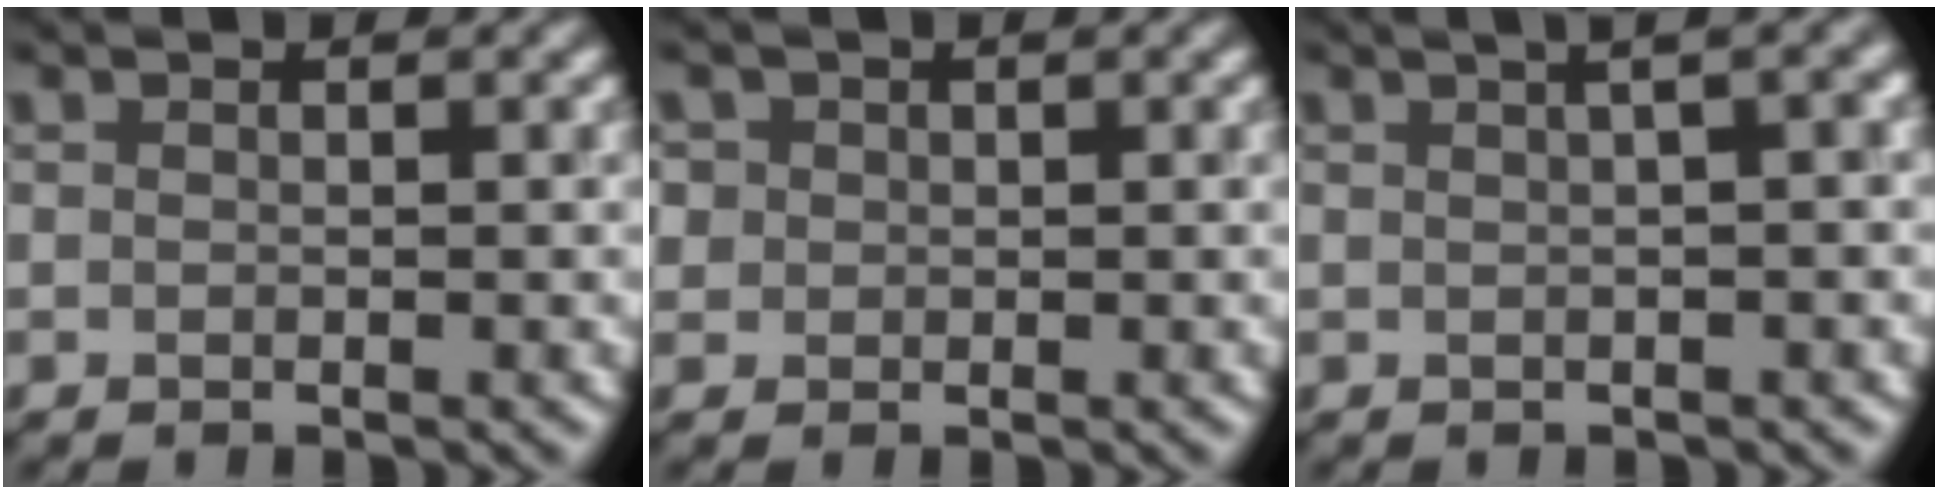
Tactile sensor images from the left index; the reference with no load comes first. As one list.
[{"total": 2.1, "force": [0.7, 1.9, 0.5], "torque": [-0.003, 0.012, 0.014]}, {"total": 5.5, "force": [2.1, 2.3, 4.6], "torque": [-0.030, 0.026, 0.013]}]